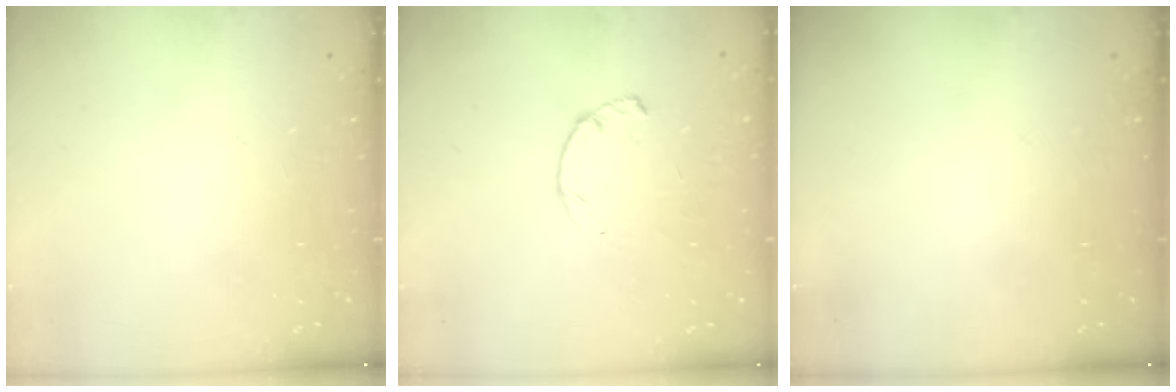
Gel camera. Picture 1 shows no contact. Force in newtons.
{"total": 2.3, "press": 2.3, "slide": 0.4}
{"total": 0.0}